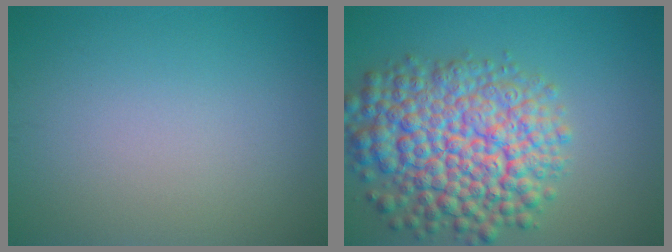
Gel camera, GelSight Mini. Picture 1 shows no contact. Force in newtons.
{"total": 10.4, "press": 10.4, "slide": 0.4}